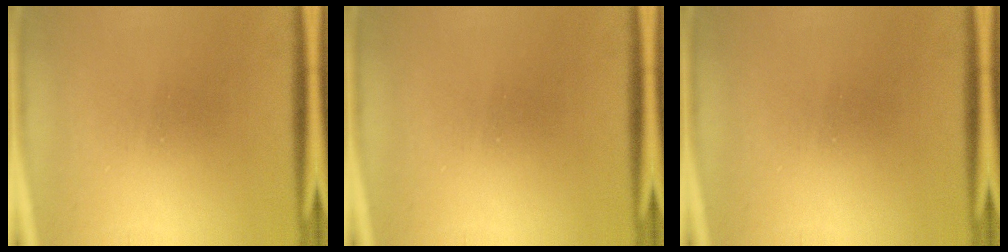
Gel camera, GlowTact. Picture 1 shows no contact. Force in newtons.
{"total": 0.0}
{"total": 0.0}